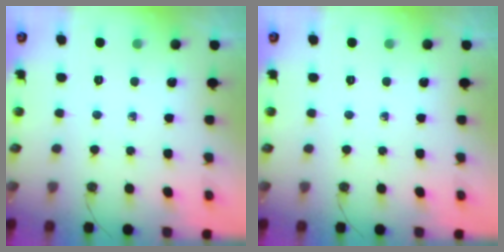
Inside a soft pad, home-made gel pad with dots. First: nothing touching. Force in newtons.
{"total": 0.0}